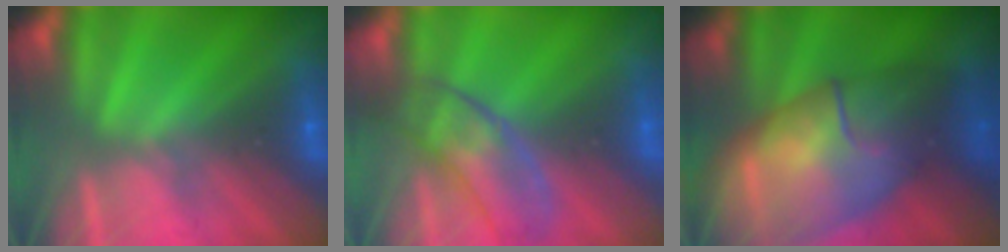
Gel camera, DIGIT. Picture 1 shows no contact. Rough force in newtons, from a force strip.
{"total": 2.9}
{"total": 7.4}